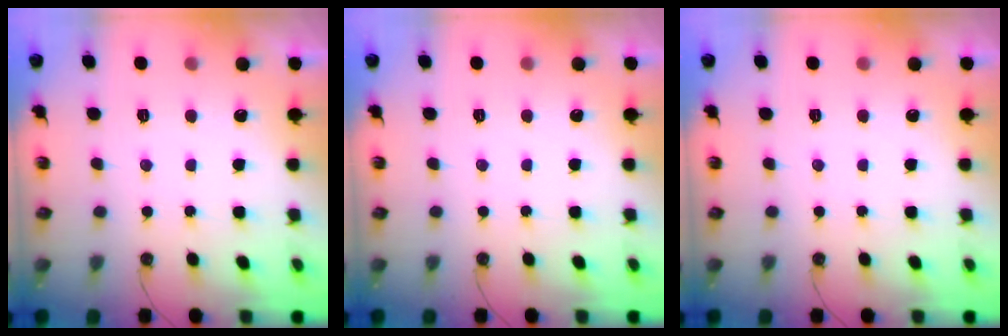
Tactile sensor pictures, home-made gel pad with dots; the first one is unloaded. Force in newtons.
{"total": 0.0}
{"total": 0.0}